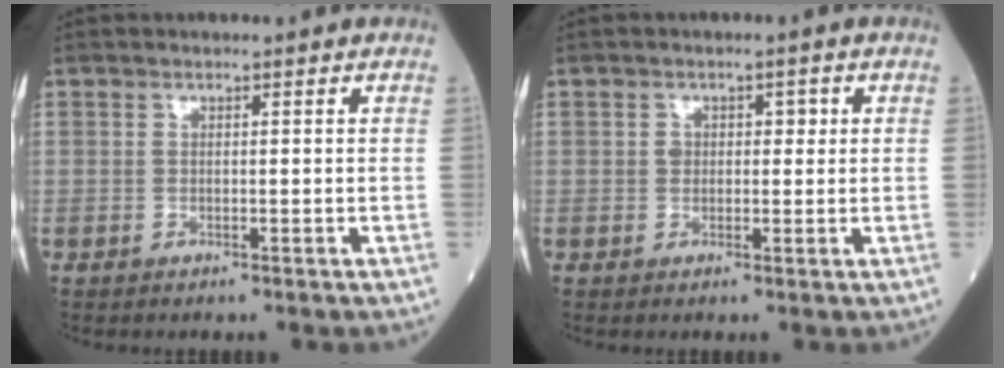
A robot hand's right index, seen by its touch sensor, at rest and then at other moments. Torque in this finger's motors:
{"motor_torque": [-0.02, -0.01, -0.01, 0.00]}